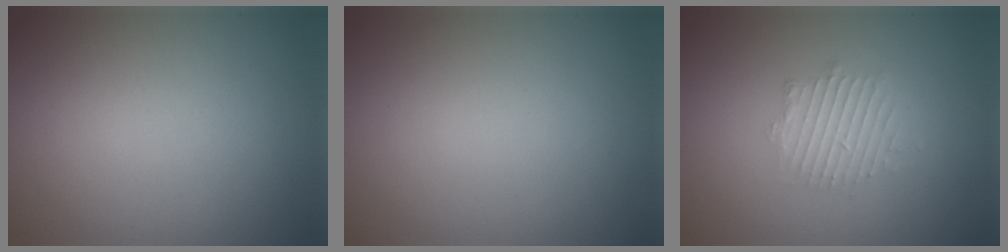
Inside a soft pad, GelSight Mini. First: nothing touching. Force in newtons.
{"total": 0.0}
{"total": 2.4, "press": 2.4, "slide": 0.3}